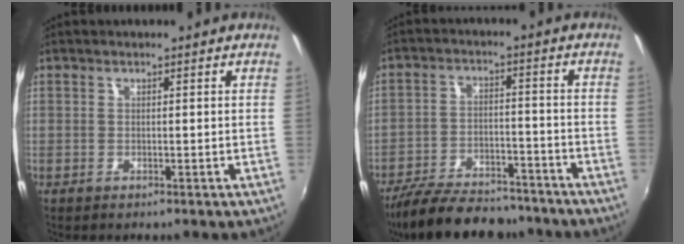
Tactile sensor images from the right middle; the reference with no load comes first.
{"total": 17.9, "force": [-14.9, 6.3, 7.7], "torque": [-0.167, -0.012, -0.222]}